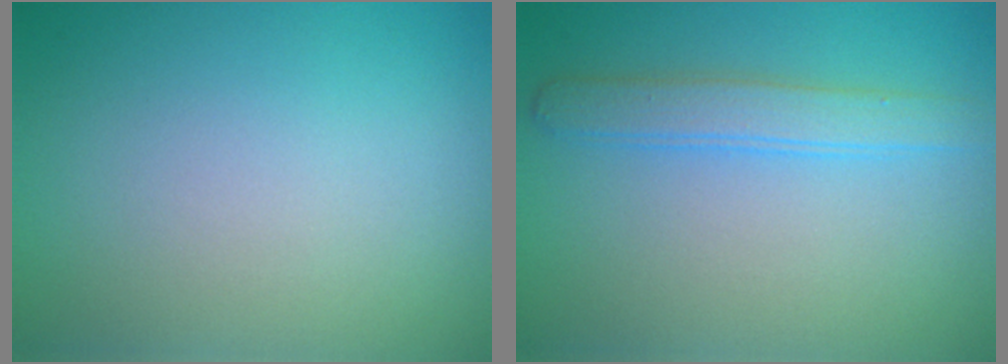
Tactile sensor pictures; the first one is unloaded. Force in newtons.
{"total": 2.5, "press": 2.5, "slide": 0.1}